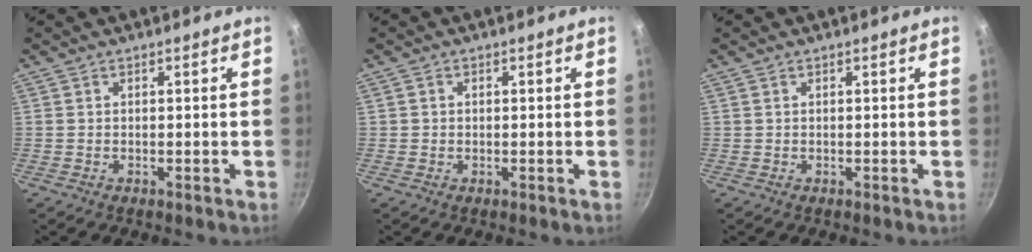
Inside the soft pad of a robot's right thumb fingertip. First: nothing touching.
{"total": 0.7, "force": [-0.1, 0.6, 0.2], "torque": [-0.001, 0.002, -0.003]}
{"total": 0.0}